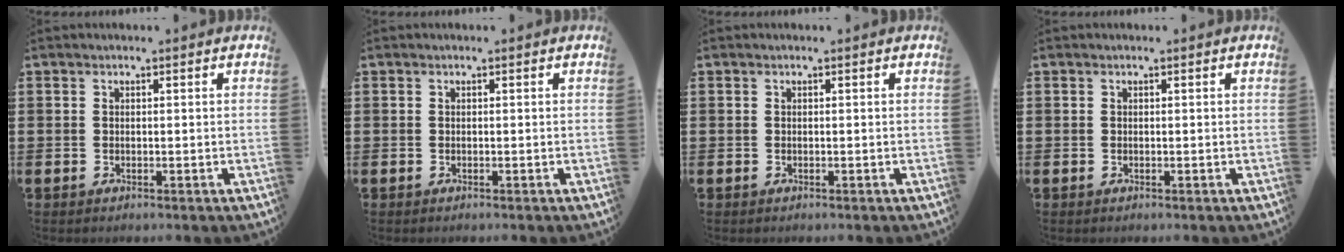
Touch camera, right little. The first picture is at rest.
{"total": 0.0}
{"total": 0.0}
{"total": 0.0}